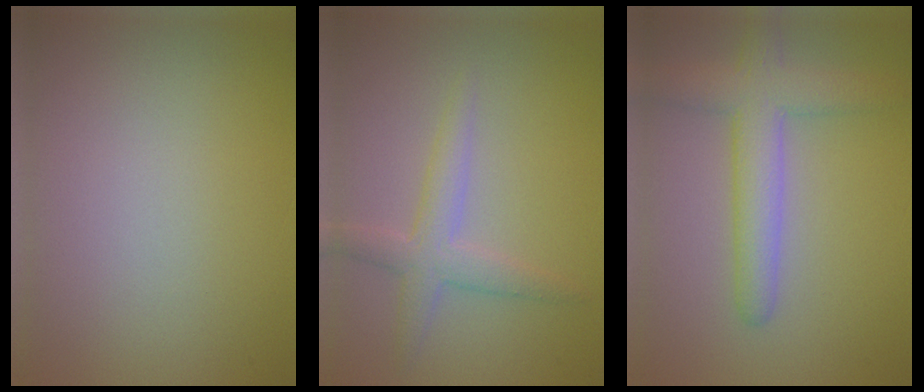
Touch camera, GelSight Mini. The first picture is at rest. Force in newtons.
{"total": 2.9, "press": 2.9, "slide": 0.1}
{"total": 4.8, "press": 4.8, "slide": 0.3}